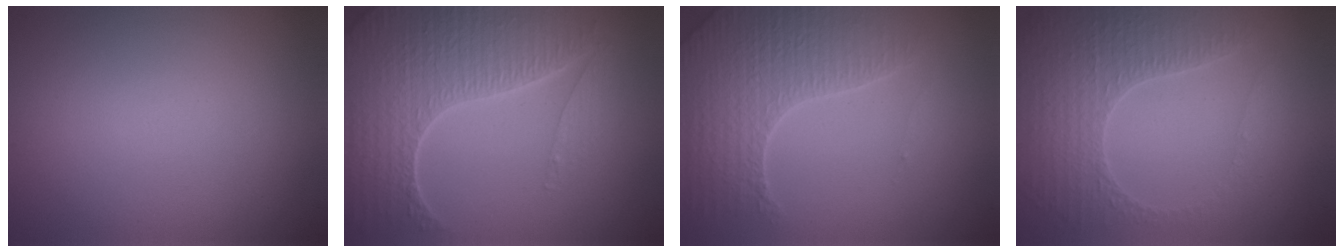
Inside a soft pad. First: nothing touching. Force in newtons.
{"total": 7.5, "press": 5.6, "slide": 5.0}
{"total": 4.4, "press": 4.3, "slide": 1.1}
{"total": 3.4, "press": 3.2, "slide": 1.1}